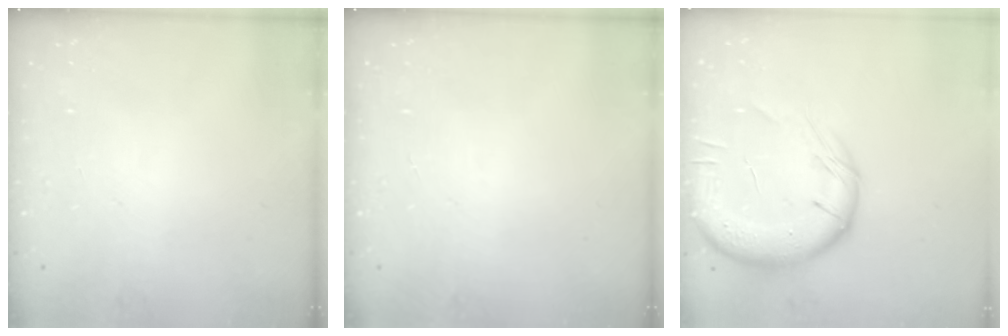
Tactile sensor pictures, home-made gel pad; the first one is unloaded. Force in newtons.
{"total": 0.0}
{"total": 18.0, "press": 17.8, "slide": 2.8}